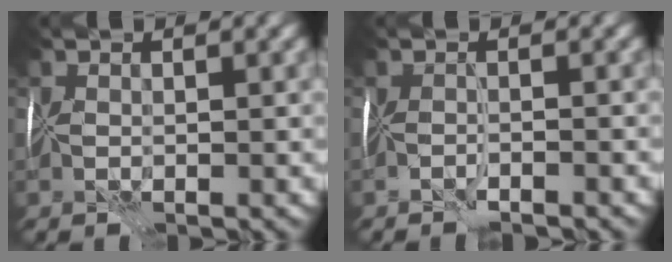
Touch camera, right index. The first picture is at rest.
{"total": 1.3, "force": [-1.2, 0.0, 0.5], "torque": [-0.008, -0.007, -0.026]}